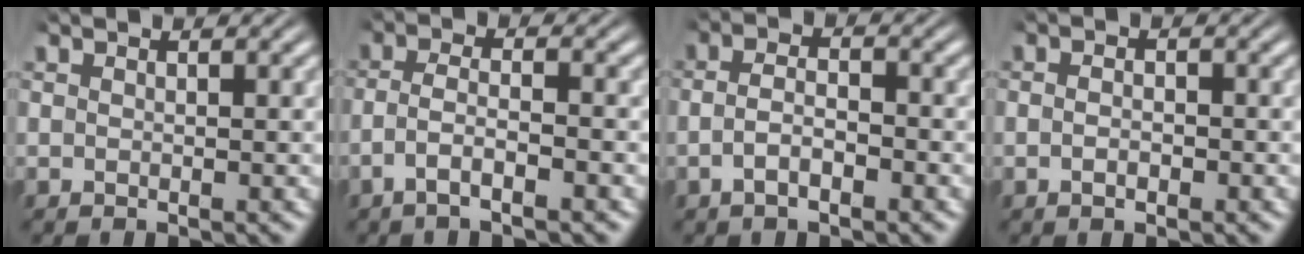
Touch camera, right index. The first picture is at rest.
{"total": 3.4, "force": [-2.0, 1.0, 2.5], "torque": [-0.054, -0.013, -0.033]}
{"total": 2.9, "force": [-1.4, 1.3, 2.2], "torque": [-0.040, -0.008, -0.023]}
{"total": 1.3, "force": [-0.8, 0.3, 0.9], "torque": [-0.017, -0.005, -0.014]}